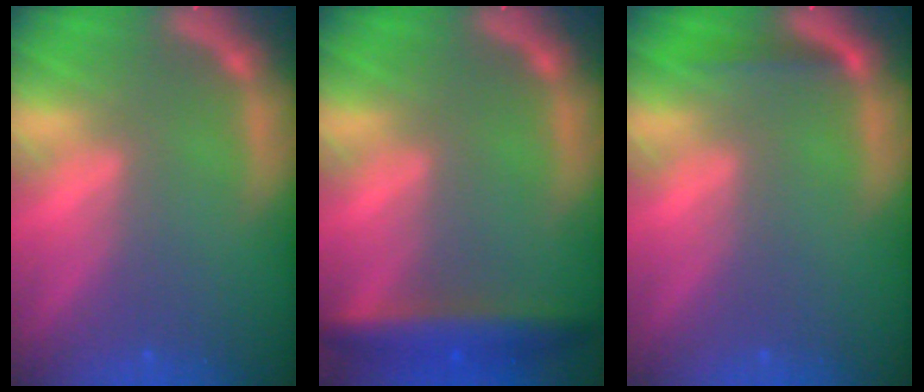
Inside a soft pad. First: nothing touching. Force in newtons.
{"total": 5.0}
{"total": 1.4}